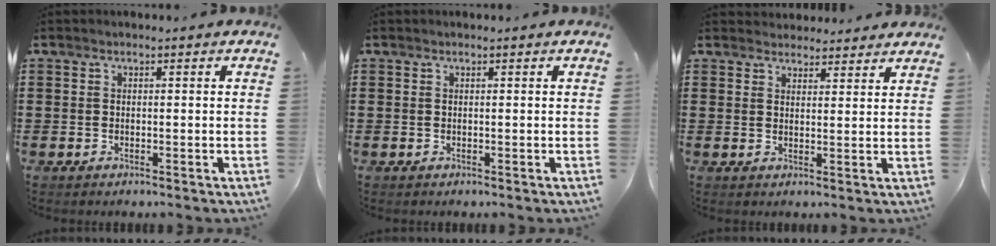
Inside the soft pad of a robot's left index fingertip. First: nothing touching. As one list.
[{"total": 0.0}, {"total": 2.7, "force": [2.7, 0.5, -0.2], "torque": [-0.005, -0.007, 0.051]}]